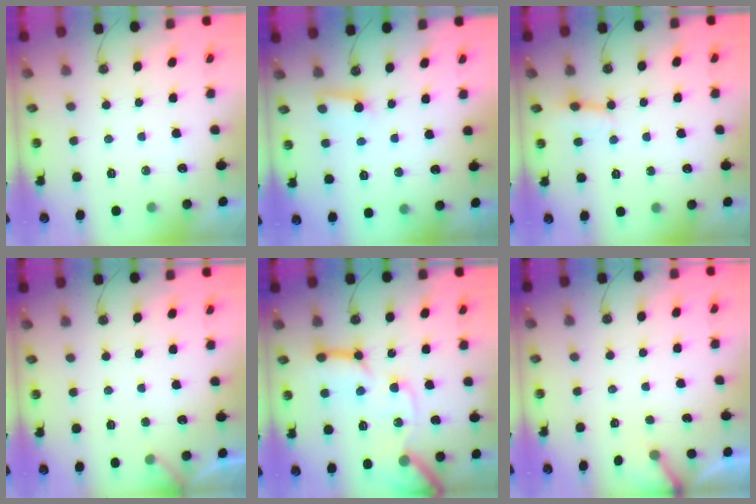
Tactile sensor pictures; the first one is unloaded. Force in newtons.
{"total": 2.9, "press": 2.9, "slide": 0.2}
{"total": 3.3, "press": 3.3, "slide": 0.2}
{"total": 4.5, "press": 4.5, "slide": 0.3}
{"total": 18.3, "press": 18.2, "slide": 2.3}
{"total": 2.7, "press": 2.7, "slide": 0.2}